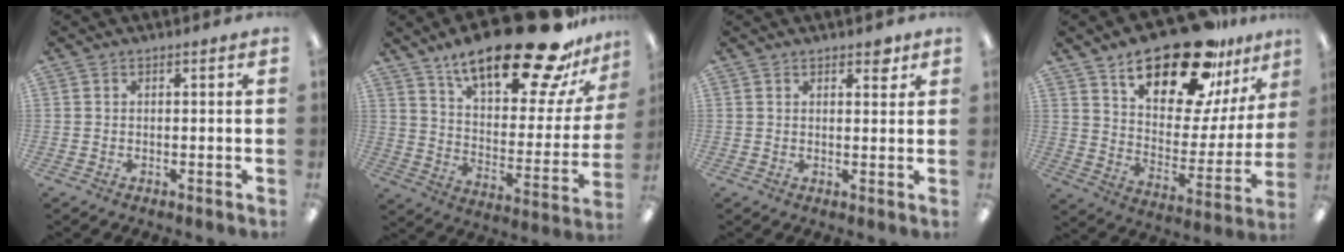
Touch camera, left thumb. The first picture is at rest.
{"total": 27.3, "force": [19.7, 9.1, 16.7], "torque": [-0.243, -0.128, 0.318]}
{"total": 2.6, "force": [1.9, 1.2, 1.3], "torque": [-0.004, -0.007, 0.030]}
{"total": 24.4, "force": [17.1, 9.6, 14.5], "torque": [-0.217, -0.108, 0.289]}